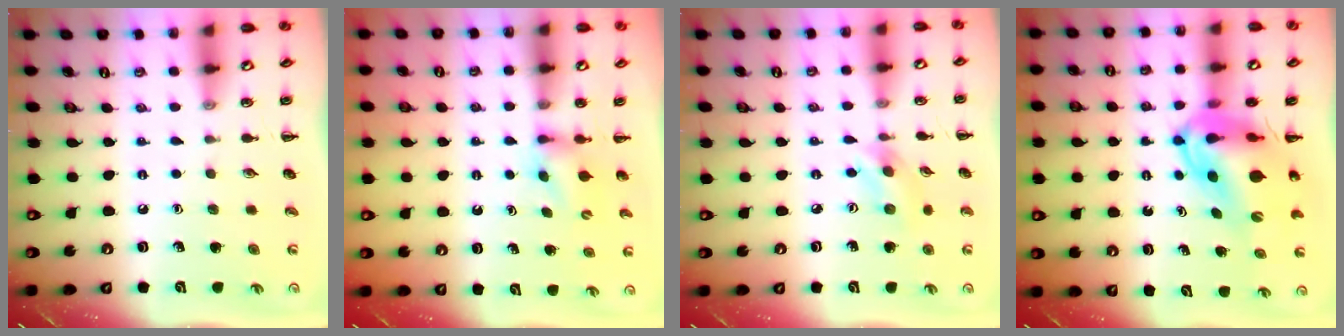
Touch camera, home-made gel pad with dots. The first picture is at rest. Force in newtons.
{"total": 4.4, "press": 4.2, "slide": 1.2}
{"total": 4.1, "press": 4.0, "slide": 0.6}
{"total": 10.6, "press": 10.1, "slide": 3.2}